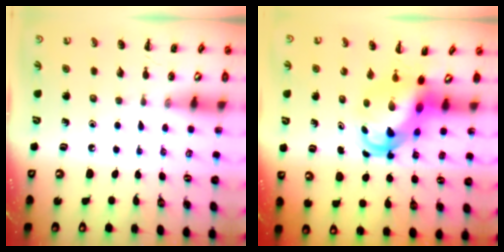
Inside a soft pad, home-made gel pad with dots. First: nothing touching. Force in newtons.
{"total": 5.9, "press": 5.6, "slide": 1.7}